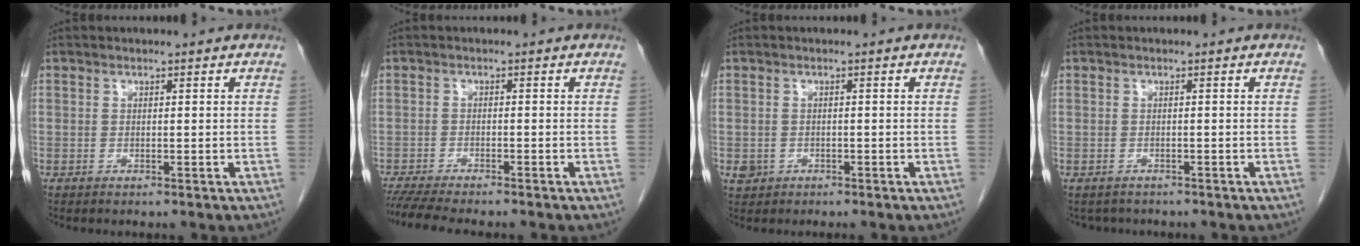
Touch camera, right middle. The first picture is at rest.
{"total": 8.5, "force": [-7.4, 0.8, 4.0], "torque": [-0.063, -0.014, -0.116]}
{"total": 1.6, "force": [-0.7, 1.4, 0.4], "torque": [-0.009, 0.004, -0.007]}
{"total": 1.9, "force": [-1.7, 0.9, -0.2], "torque": [-0.003, -0.001, -0.024]}